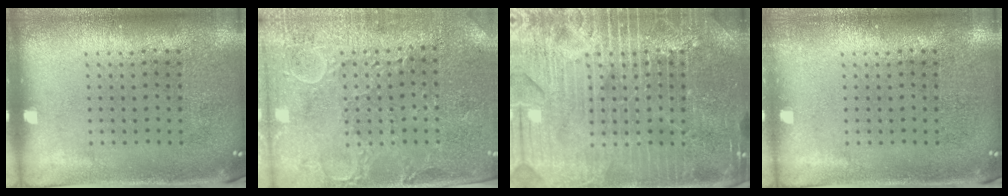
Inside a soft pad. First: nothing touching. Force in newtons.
{"total": 2.9, "press": 2.8, "slide": 0.4}
{"total": 7.1, "press": 7.0, "slide": 0.9}
{"total": 0.6, "press": 0.6, "slide": 0.1}